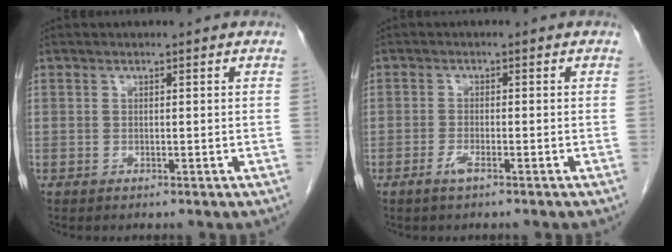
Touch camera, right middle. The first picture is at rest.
{"total": 2.0, "force": [-1.3, 0.1, 1.4], "torque": [-0.034, -0.002, -0.028]}